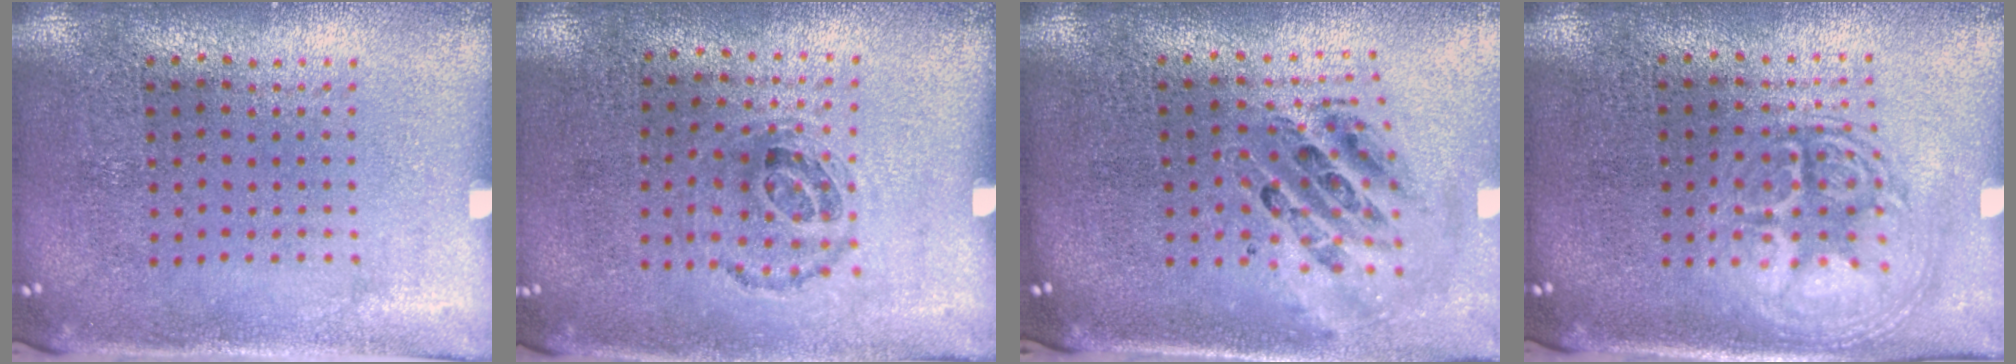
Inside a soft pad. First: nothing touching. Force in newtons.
{"total": 1.0, "press": 0.7, "slide": 0.7}
{"total": 1.0, "press": 0.9, "slide": 0.3}
{"total": 2.8, "press": 2.8, "slide": 0.4}